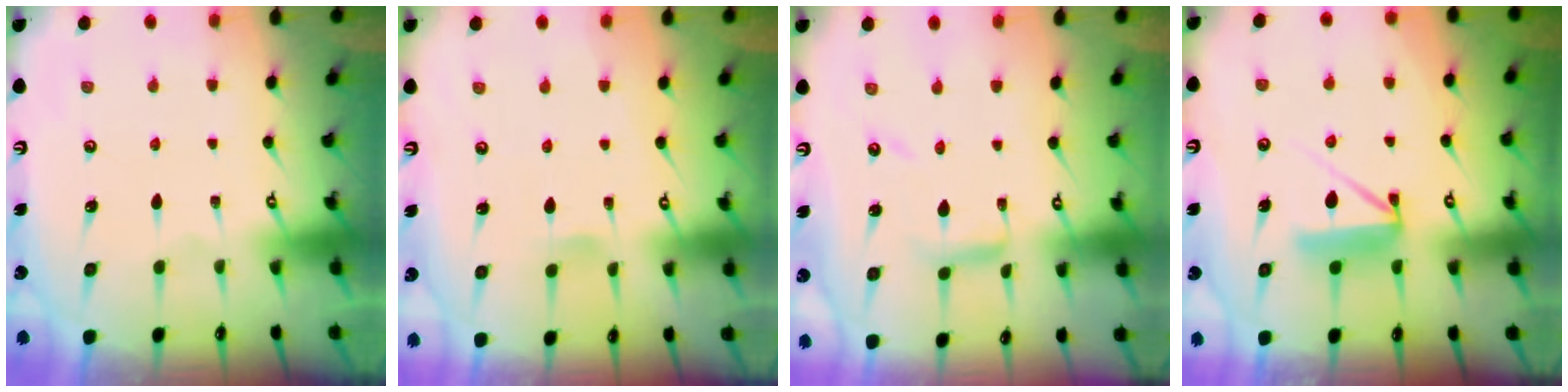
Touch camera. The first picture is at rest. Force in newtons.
{"total": 3.4, "press": 3.4, "slide": 0.5}
{"total": 5.8, "press": 5.8, "slide": 0.5}
{"total": 9.2, "press": 9.2, "slide": 0.7}